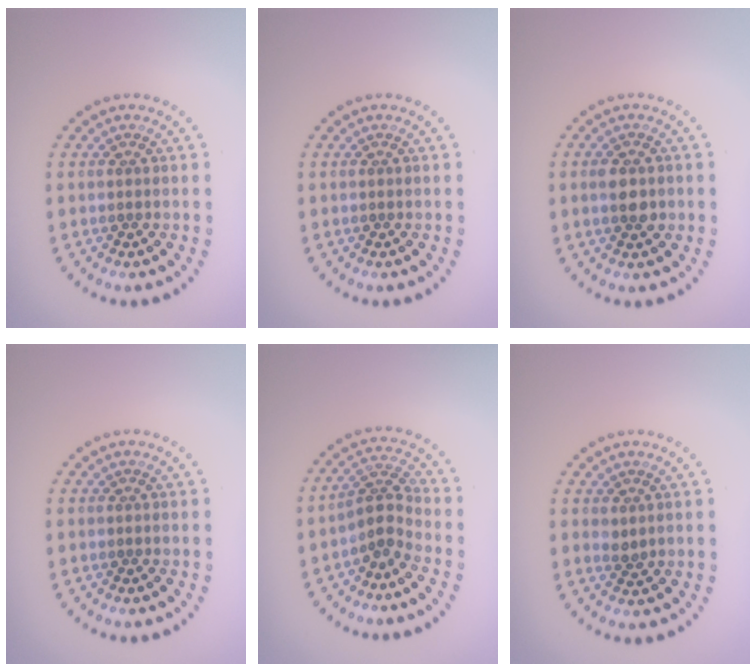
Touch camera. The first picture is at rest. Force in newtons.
{"total": 0.0}
{"total": 2.5, "press": 2.5, "slide": 0.2}
{"total": 0.0}
{"total": 2.8, "press": 2.0, "slide": 2.0}
{"total": 0.8, "press": 0.8, "slide": 0.3}